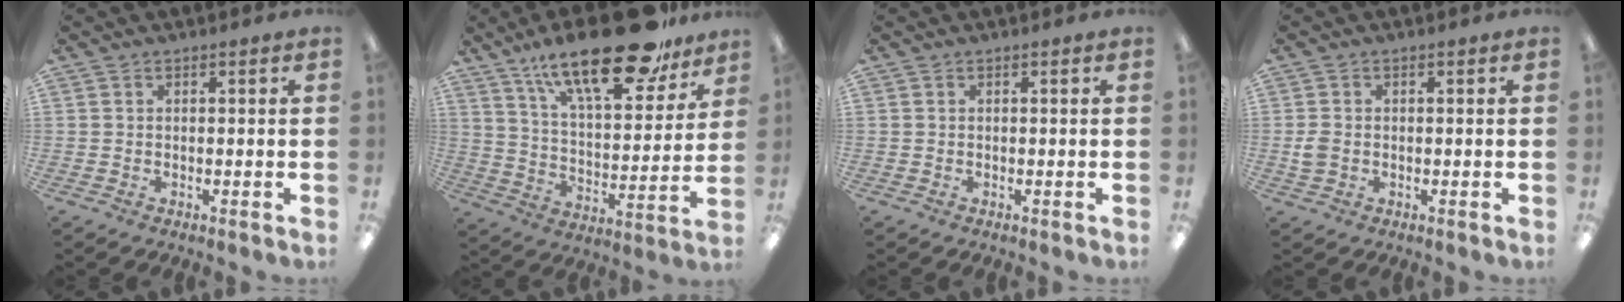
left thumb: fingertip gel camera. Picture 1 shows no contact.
{"total": 24.2, "force": [17.0, 8.7, 14.9], "torque": [-0.222, -0.103, 0.283]}
{"total": 0.0}
{"total": 2.6, "force": [-0.4, 2.1, 1.6], "torque": [-0.027, 0.005, -0.006]}